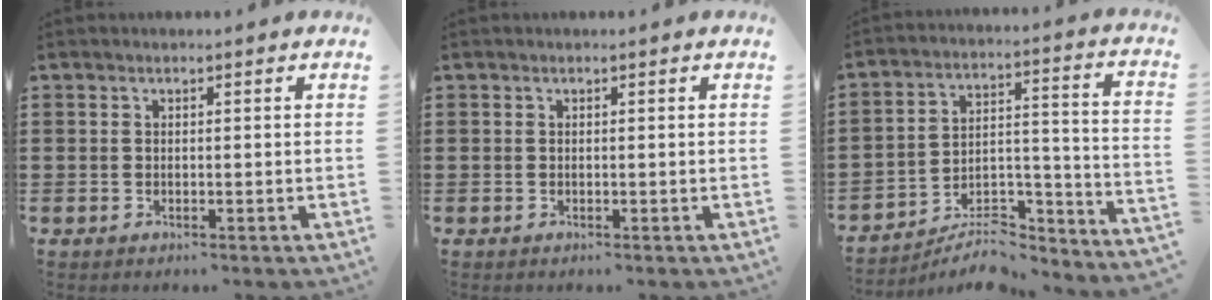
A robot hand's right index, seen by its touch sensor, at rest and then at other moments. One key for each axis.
{"total": 0.0}
{"total": 6.0, "fx": -4.9, "fy": 2.0, "fz": 2.7, "tx": -0.042, "ty": 0.001, "tz": -0.095}